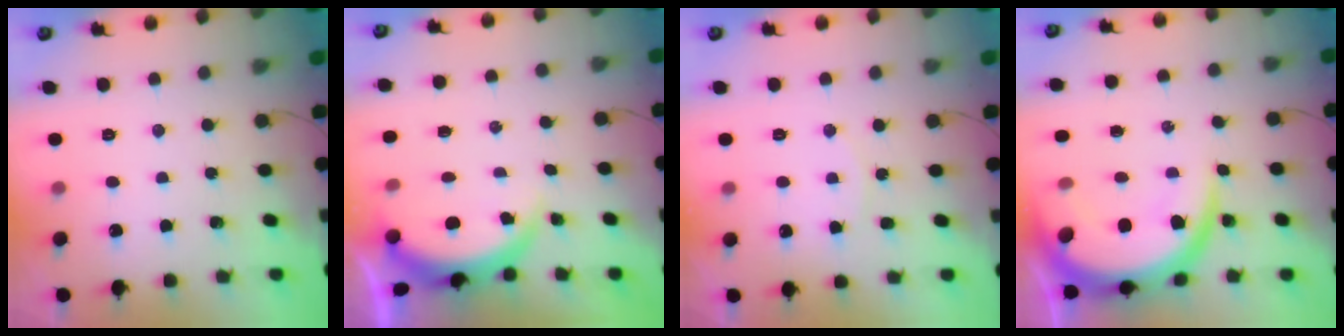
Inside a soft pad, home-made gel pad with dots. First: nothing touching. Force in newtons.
{"total": 3.7, "press": 3.6, "slide": 0.6}
{"total": 7.5, "press": 7.5, "slide": 0.5}
{"total": 15.0, "press": 14.9, "slide": 1.3}